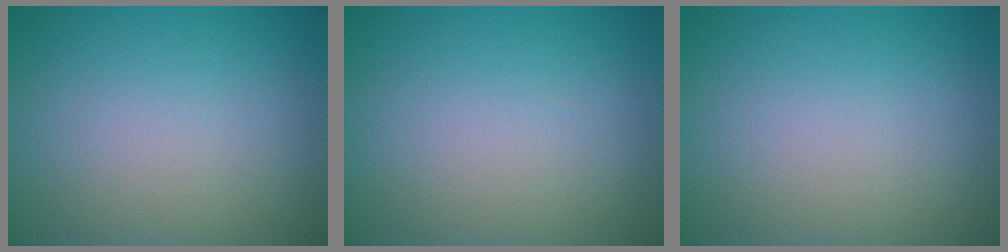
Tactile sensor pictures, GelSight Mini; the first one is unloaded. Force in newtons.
{"total": 0.0}
{"total": 0.0}